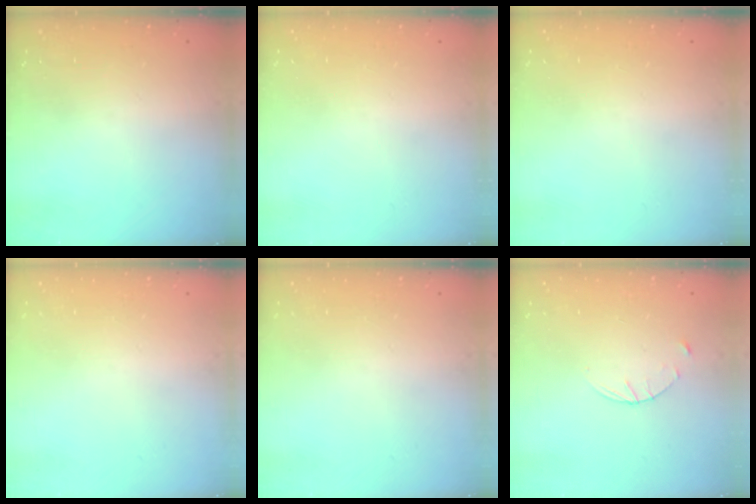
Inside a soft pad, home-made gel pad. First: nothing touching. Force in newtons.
{"total": 0.0}
{"total": 0.0}
{"total": 0.0}
{"total": 0.0}
{"total": 3.6, "press": 3.5, "slide": 0.4}